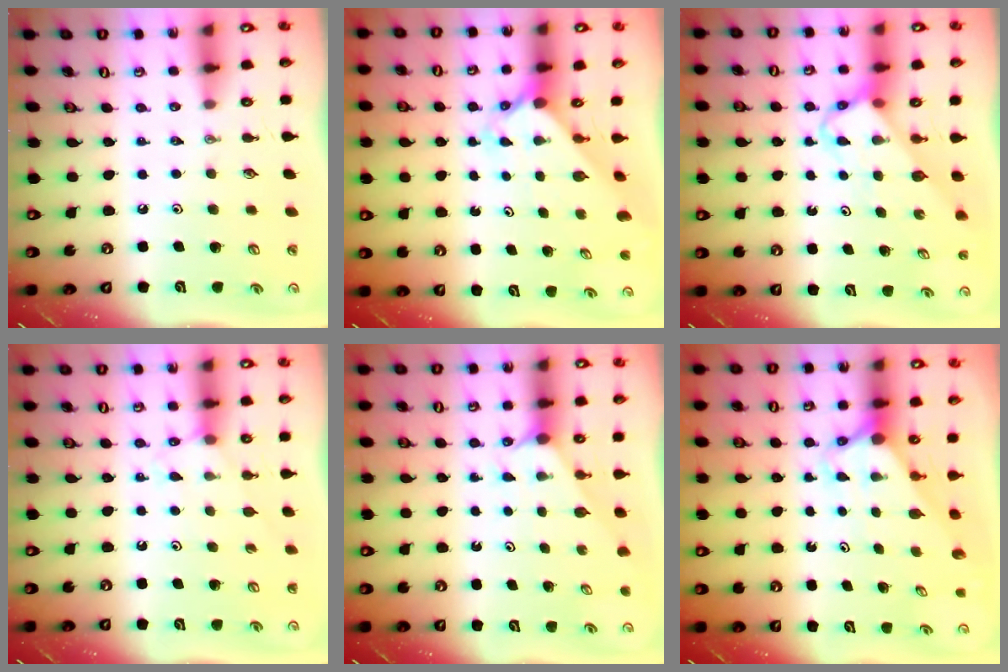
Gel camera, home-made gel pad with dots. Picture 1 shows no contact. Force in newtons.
{"total": 2.5, "press": 2.5, "slide": 0.3}
{"total": 3.7, "press": 3.7, "slide": 0.1}
{"total": 6.4, "press": 6.4, "slide": 0.8}
{"total": 2.0, "press": 2.0, "slide": 0.3}
{"total": 2.7, "press": 2.7, "slide": 0.1}